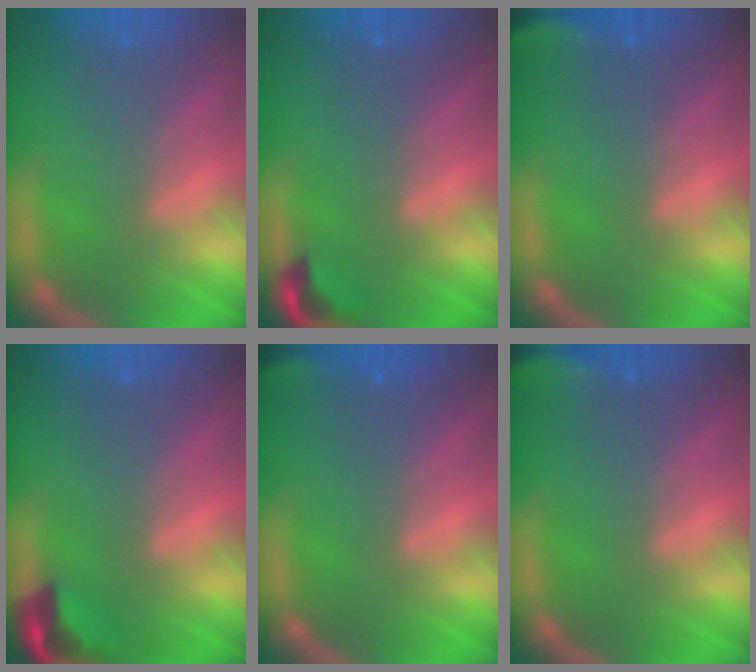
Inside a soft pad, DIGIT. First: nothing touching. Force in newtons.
{"total": 1.9}
{"total": 2.9}
{"total": 2.9}
{"total": 1.4}
{"total": 4.0}